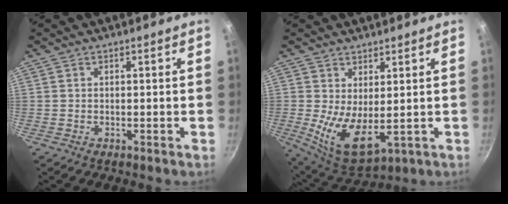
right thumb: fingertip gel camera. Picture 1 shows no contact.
{"total": 9.7, "force": [1.0, 4.5, 8.6], "torque": [-0.137, -0.032, 0.033]}